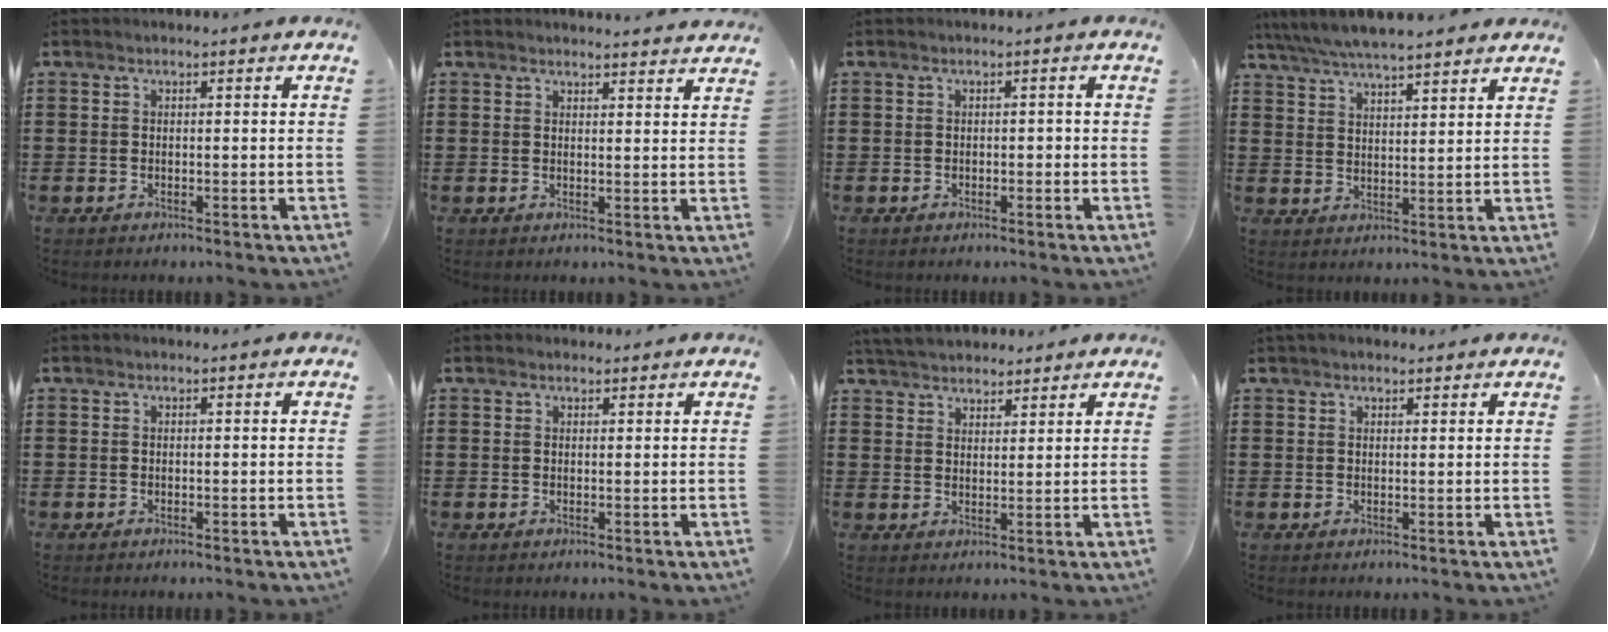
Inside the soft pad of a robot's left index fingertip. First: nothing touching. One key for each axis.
{"total": 2.2, "fx": 2.2, "fy": -0.1, "fz": 0.1, "tx": -0.008, "ty": -0.005, "tz": 0.042}
{"total": 0.7, "fx": -0.4, "fy": 0.4, "fz": 0.5, "tx": -0.012, "ty": 0.001, "tz": -0.008}
{"total": 5.4, "fx": 5.1, "fy": 0.2, "fz": 1.7, "tx": -0.053, "ty": -0.019, "tz": 0.091}
{"total": 0.0}
{"total": 0.9, "fx": 0.9, "fy": 0.3, "fz": 0.1, "tx": -0.004, "ty": 0.002, "tz": 0.017}
{"total": 4.0, "fx": 3.9, "fy": 1.0, "fz": 0.3, "tx": -0.020, "ty": -0.006, "tz": 0.073}
{"total": 1.5, "fx": 1.3, "fy": 0.5, "fz": 0.5, "tx": -0.011, "ty": 0.004, "tz": 0.025}